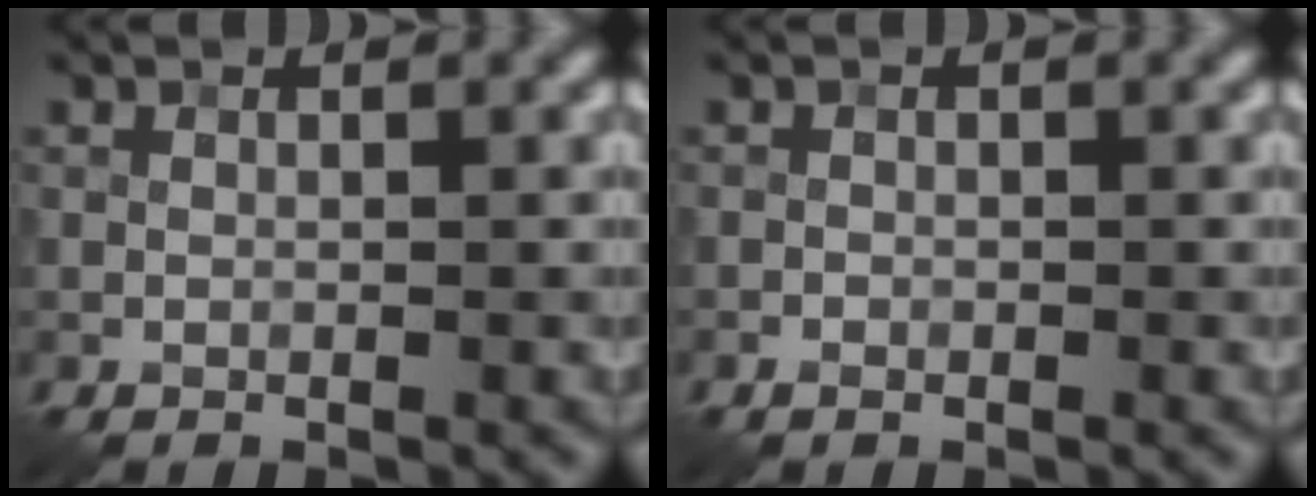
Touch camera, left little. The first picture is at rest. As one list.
[{"total": 0.6, "force": [-0.4, 0.4, 0.3], "torque": [-0.003, 0.000, -0.008]}]